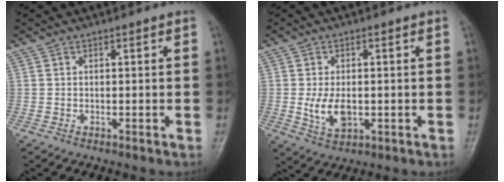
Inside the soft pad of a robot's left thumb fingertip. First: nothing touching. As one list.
[{"total": 6.0, "force": [-0.5, 3.6, 4.8], "torque": [-0.087, -0.011, -0.002]}]